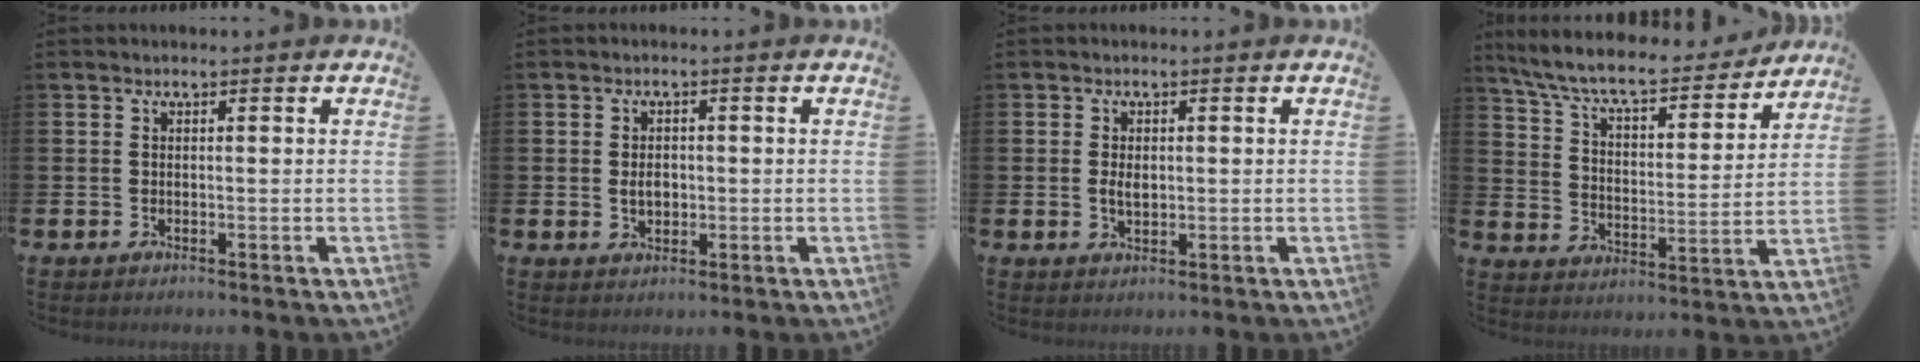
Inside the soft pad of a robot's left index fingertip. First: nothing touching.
{"total": 2.4, "force": [-0.1, 1.7, 1.7], "torque": [-0.013, -0.001, -0.008]}
{"total": 2.1, "force": [0.1, 1.3, 1.7], "torque": [-0.014, -0.002, -0.004]}
{"total": 8.6, "force": [7.8, 1.5, 3.3], "torque": [-0.101, -0.052, 0.131]}